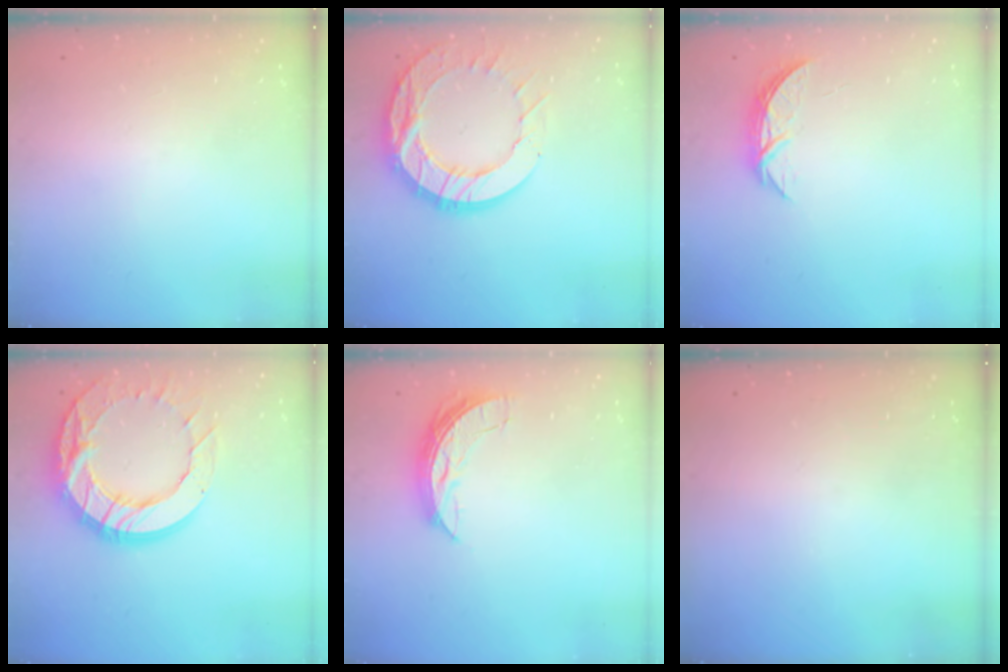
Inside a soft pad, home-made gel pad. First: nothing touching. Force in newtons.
{"total": 16.0, "press": 15.9, "slide": 1.3}
{"total": 5.2, "press": 5.2, "slide": 0.6}
{"total": 20.9, "press": 20.8, "slide": 1.9}
{"total": 7.6, "press": 7.5, "slide": 1.1}
{"total": 0.0}